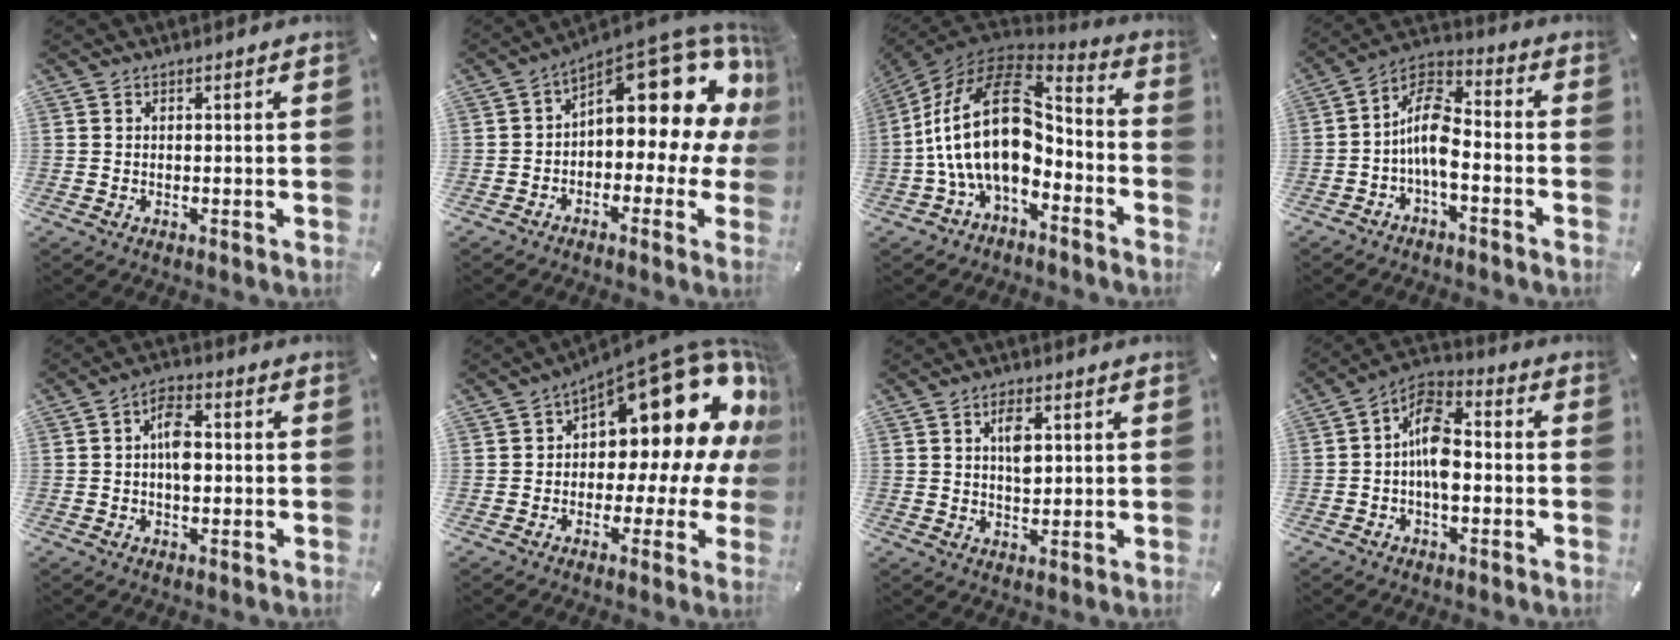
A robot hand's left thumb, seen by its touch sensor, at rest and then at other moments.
{"total": 15.2, "force": [8.5, 7.1, 10.5], "torque": [-0.124, -0.082, 0.135]}
{"total": 25.3, "force": [-1.8, 15.8, 19.7], "torque": [-0.407, 0.011, -0.027]}
{"total": 10.7, "force": [-2.9, 5.7, 8.6], "torque": [-0.174, 0.007, -0.052]}
{"total": 5.9, "force": [-0.3, 3.3, 4.9], "torque": [-0.080, 0.005, -0.009]}
{"total": 19.7, "force": [8.7, 10.1, 14.5], "torque": [-0.178, -0.085, 0.144]}
{"total": 4.9, "force": [1.5, 2.6, 3.9], "torque": [-0.060, -0.003, 0.018]}
{"total": 9.3, "force": [-1.9, 5.2, 7.4], "torque": [-0.144, 0.005, -0.035]}